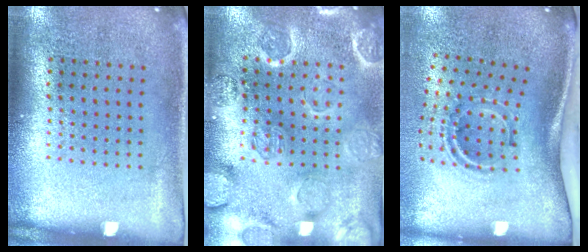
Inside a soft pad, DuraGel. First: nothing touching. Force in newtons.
{"total": 3.1, "press": 3.0, "slide": 0.6}
{"total": 2.1, "press": 1.2, "slide": 1.7}